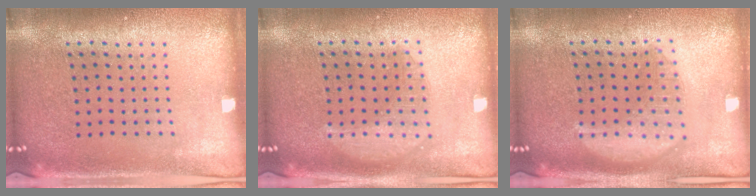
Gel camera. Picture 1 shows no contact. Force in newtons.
{"total": 2.4, "press": 2.4, "slide": 0.3}
{"total": 2.1, "press": 2.1, "slide": 0.1}